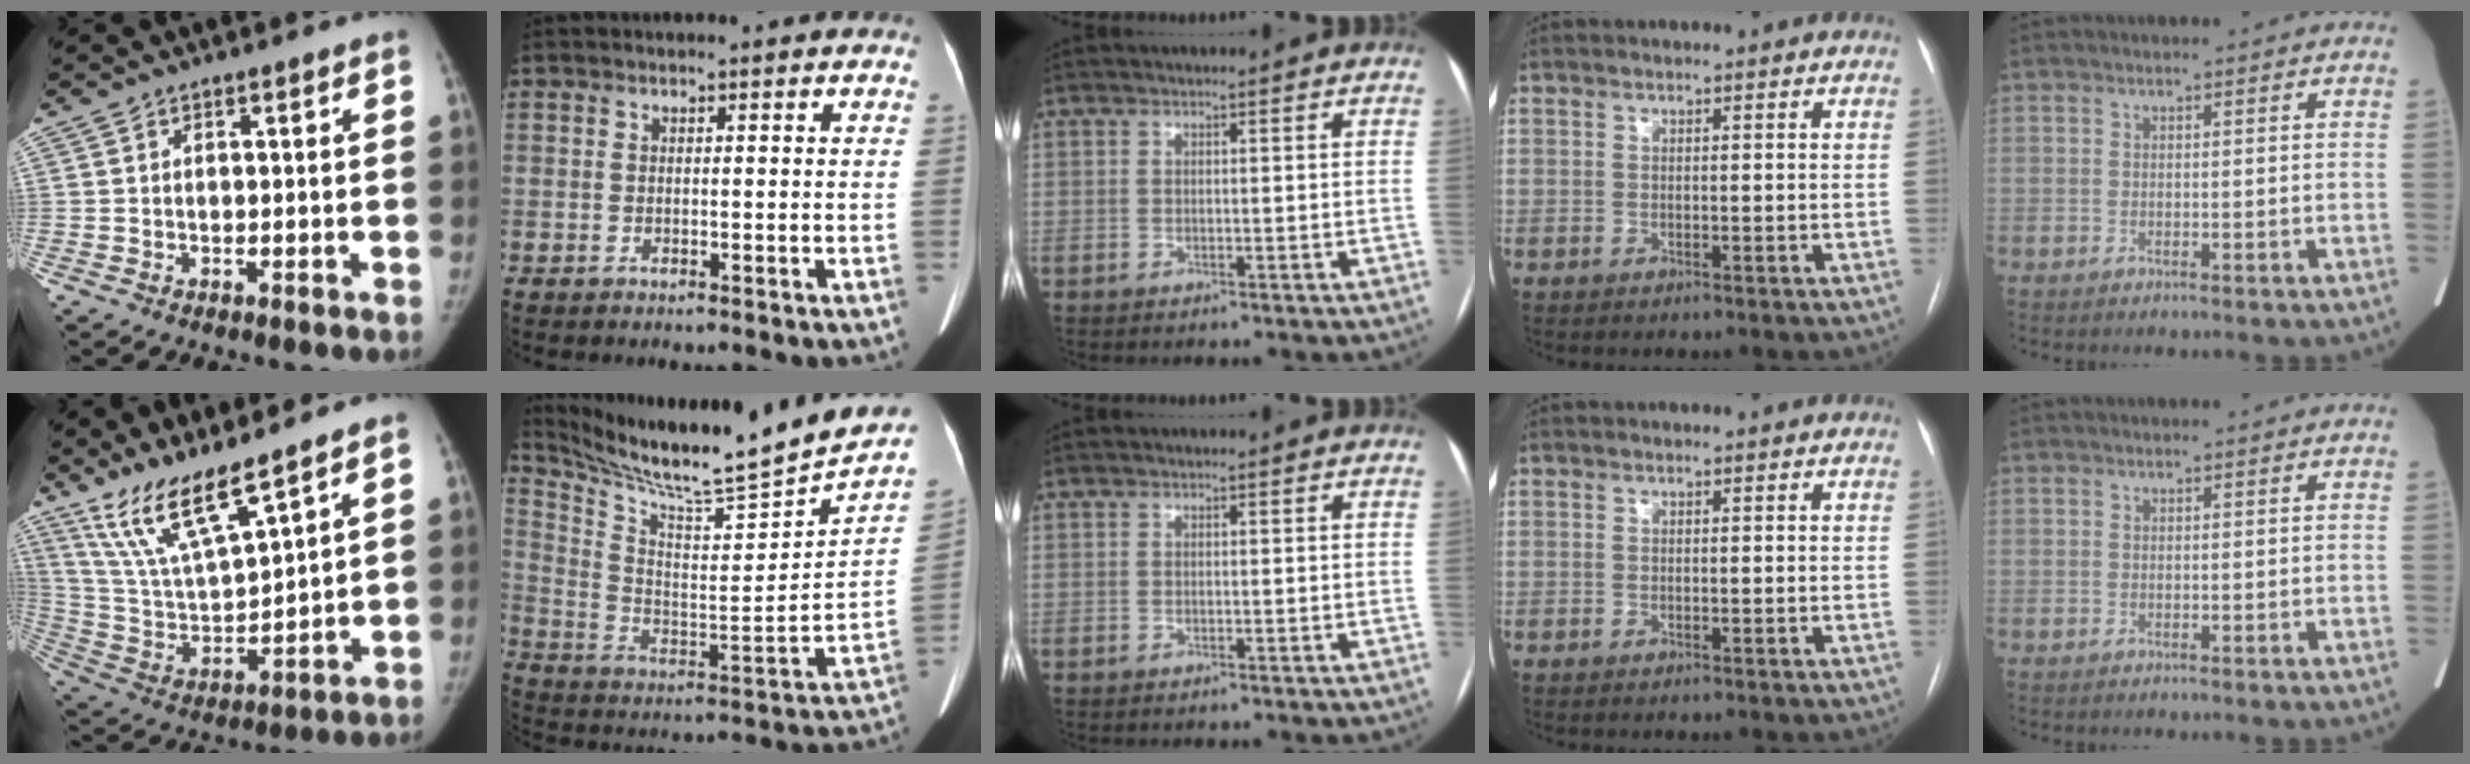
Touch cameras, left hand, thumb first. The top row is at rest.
{"thumb": {"total": 14.3, "force": [10.9, 2.4, 9.0], "torque": [-0.157, -0.062, 0.225]}, "index": {"total": 24.8, "force": [22.2, -0.1, 10.9], "torque": [-0.191, -0.082, 0.330]}}